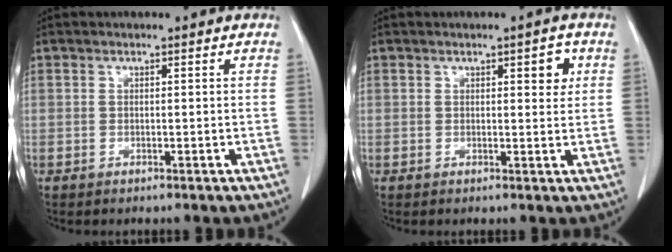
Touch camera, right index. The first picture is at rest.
{"total": 2.7, "force": [1.1, 0.8, 2.3], "torque": [-0.027, -0.002, 0.015]}